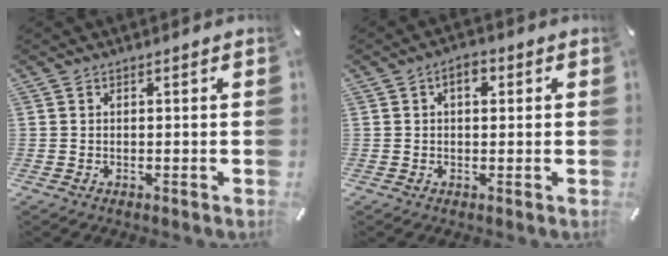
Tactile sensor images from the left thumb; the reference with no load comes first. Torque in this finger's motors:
{"motor_torque": [0.72, 0.81, 0.40, -0.43, 0.27]}